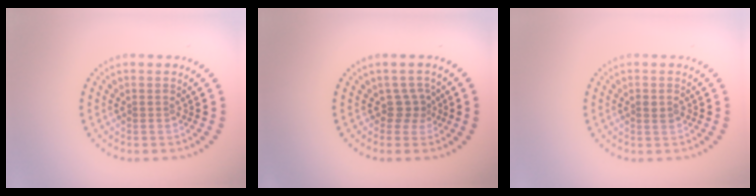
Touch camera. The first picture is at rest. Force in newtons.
{"total": 1.9, "press": 1.2, "slide": 1.5}
{"total": 1.0, "press": 1.0, "slide": 0.1}